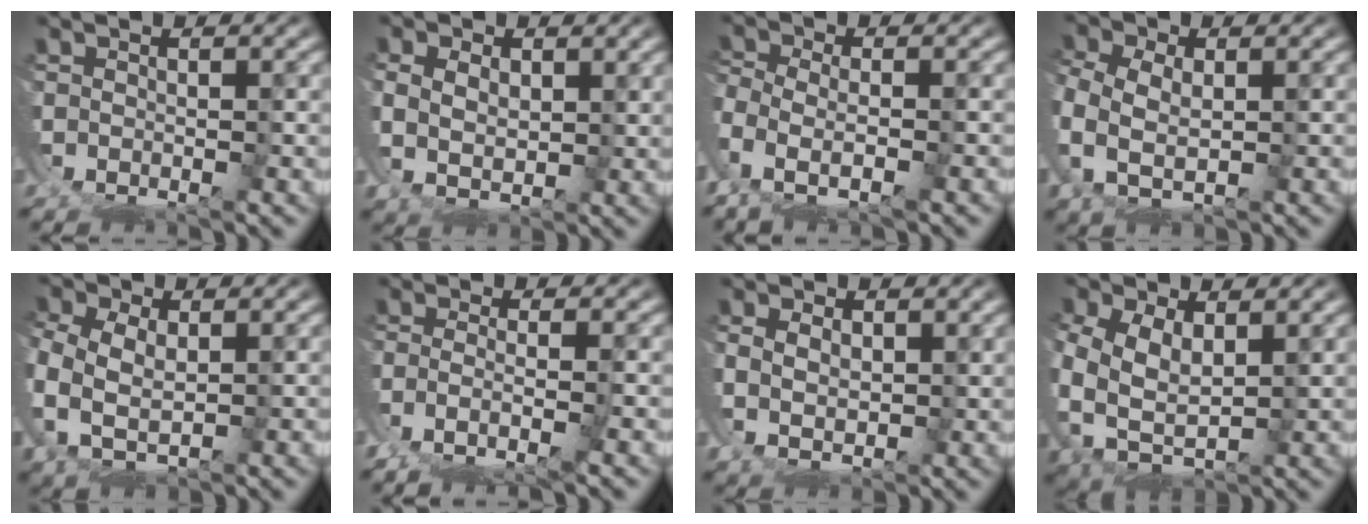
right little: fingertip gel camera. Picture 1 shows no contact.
{"total": 4.5, "force": [2.5, 3.3, 1.7], "torque": [-0.054, -0.001, 0.038]}
{"total": 3.1, "force": [-0.7, 1.5, 2.6], "torque": [-0.078, -0.021, -0.002]}
{"total": 4.7, "force": [0.9, 3.9, 2.4], "torque": [-0.095, -0.018, 0.019]}
{"total": 5.2, "force": [1.1, 4.4, 2.5], "torque": [-0.098, -0.018, 0.022]}
{"total": 2.4, "force": [-1.1, -0.2, 2.2], "torque": [-0.053, -0.019, -0.006]}
{"total": 3.8, "force": [2.6, 2.3, 1.5], "torque": [-0.042, 0.003, 0.040]}
{"total": 5.8, "force": [1.1, 5.0, 2.8], "torque": [-0.118, -0.035, 0.030]}